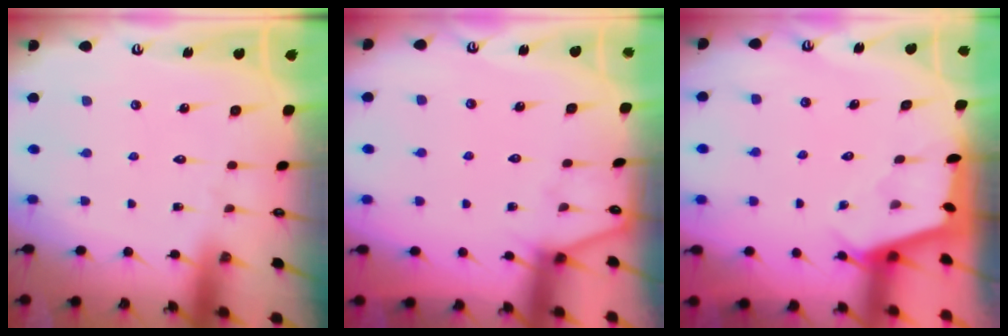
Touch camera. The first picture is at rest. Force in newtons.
{"total": 2.4, "press": 2.3, "slide": 0.4}
{"total": 2.4, "press": 2.4, "slide": 0.3}